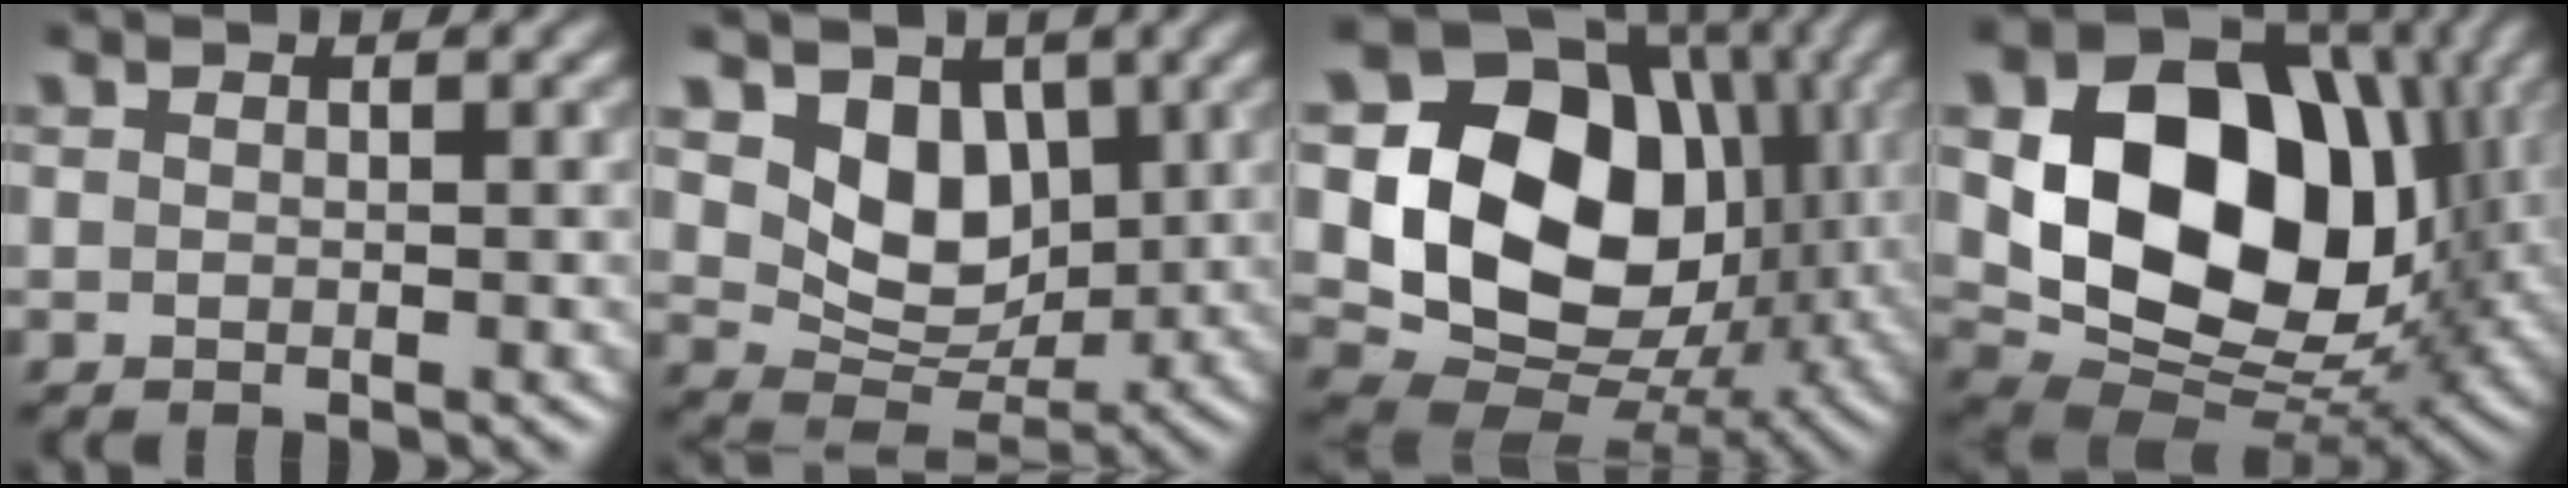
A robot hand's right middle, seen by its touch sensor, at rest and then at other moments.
{"total": 5.8, "force": [1.8, 4.3, 3.5], "torque": [-0.061, -0.018, 0.030]}
{"total": 14.8, "force": [1.6, 11.7, 9.0], "torque": [-0.157, -0.016, 0.025]}
{"total": 15.8, "force": [2.3, 11.6, 10.5], "torque": [-0.170, -0.013, 0.041]}